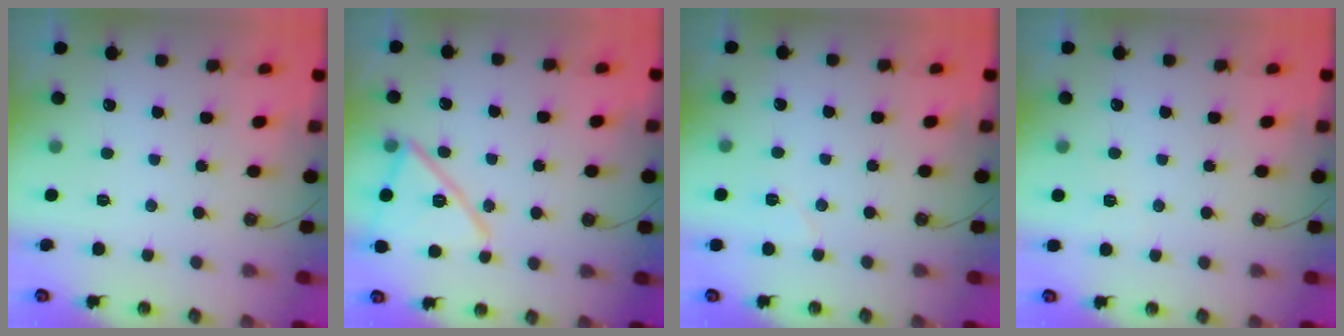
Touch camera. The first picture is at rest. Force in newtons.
{"total": 15.2, "press": 15.2, "slide": 0.8}
{"total": 4.7, "press": 4.7, "slide": 0.3}
{"total": 3.2, "press": 2.1, "slide": 2.4}